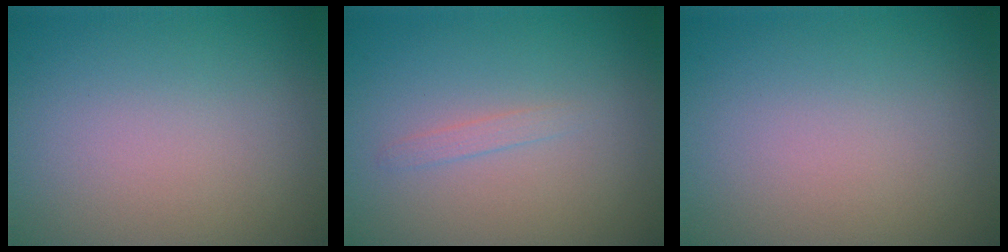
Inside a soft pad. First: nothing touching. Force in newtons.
{"total": 0.8, "press": 0.8, "slide": 0.0}
{"total": 0.0}